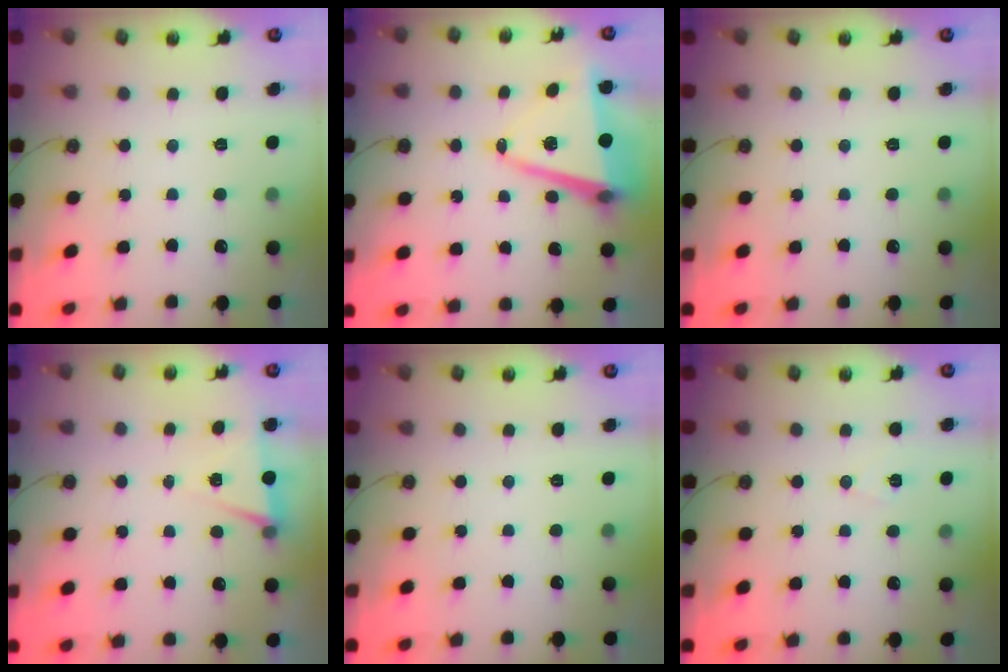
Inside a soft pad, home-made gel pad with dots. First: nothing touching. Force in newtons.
{"total": 11.8, "press": 11.4, "slide": 2.9}
{"total": 0.0}
{"total": 5.6, "press": 3.4, "slide": 4.5}
{"total": 0.0}
{"total": 7.2, "press": 5.7, "slide": 4.3}